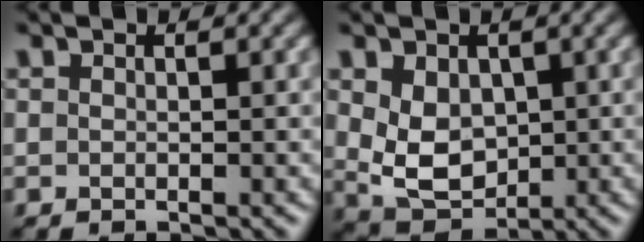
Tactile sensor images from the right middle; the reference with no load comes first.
{"total": 4.9, "force": [0.5, 3.6, 3.3], "torque": [-0.067, -0.008, 0.018]}